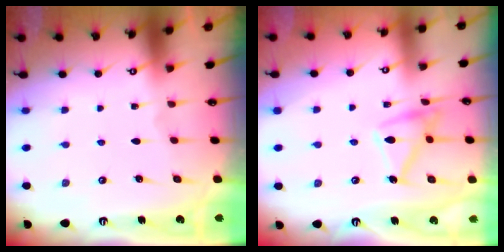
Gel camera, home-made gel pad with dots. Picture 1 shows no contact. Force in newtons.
{"total": 14.2, "press": 14.2, "slide": 0.8}